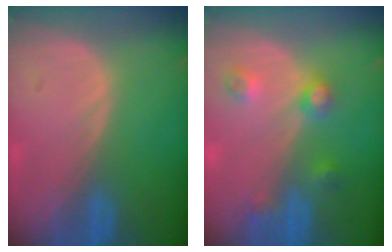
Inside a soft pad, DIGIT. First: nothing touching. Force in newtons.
{"total": 4.5, "press": 4.0, "slide": 2.1}